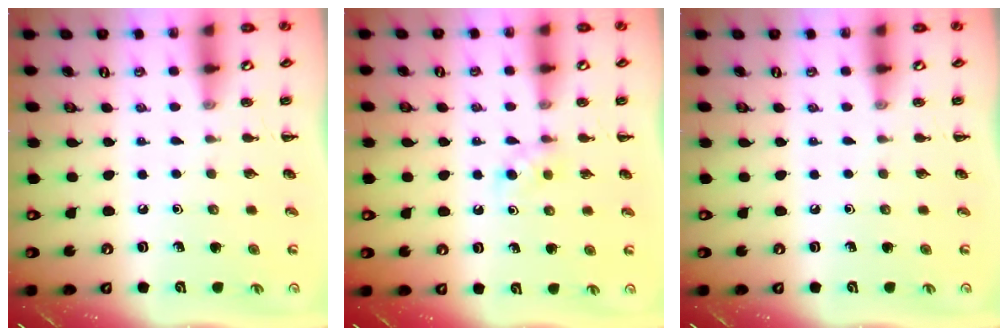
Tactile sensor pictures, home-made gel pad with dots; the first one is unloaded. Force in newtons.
{"total": 3.0, "press": 2.7, "slide": 1.2}
{"total": 0.0}